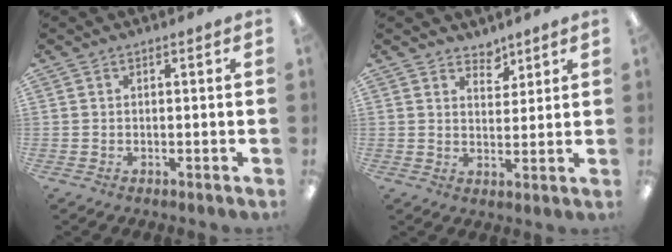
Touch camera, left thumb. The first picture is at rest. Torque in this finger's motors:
{"motor_torque": [-0.07, -0.08, -0.16, -0.11, -0.03]}